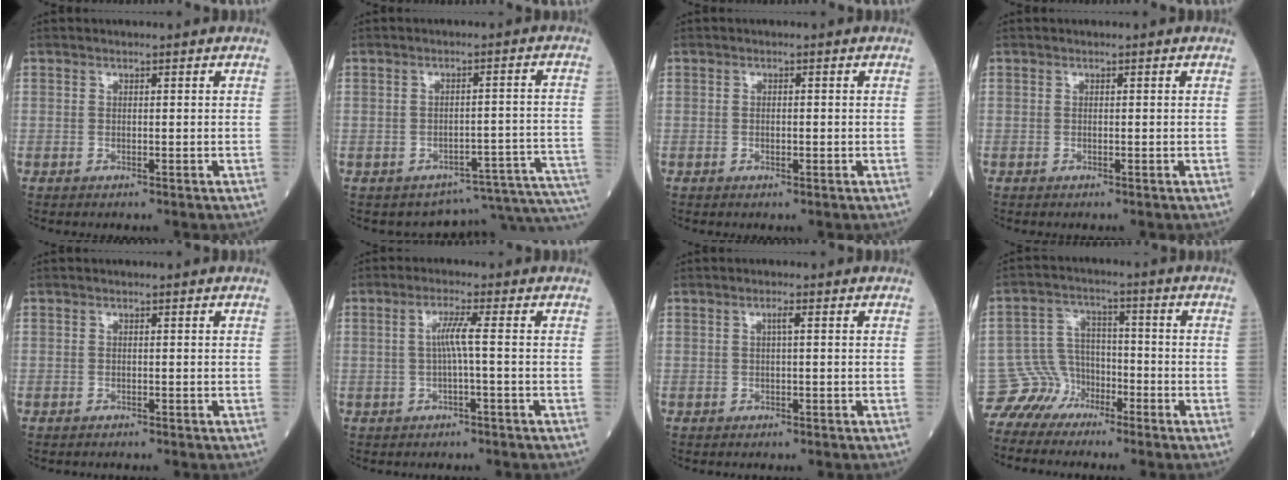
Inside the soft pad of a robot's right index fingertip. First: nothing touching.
{"total": 13.8, "force": [-12.6, 1.9, 5.2], "torque": [-0.025, 0.052, -0.144]}
{"total": 1.4, "force": [-0.3, 0.7, 1.1], "torque": [-0.031, -0.001, -0.003]}
{"total": 0.0}
{"total": 1.0, "force": [-0.8, 0.6, 0.4], "torque": [-0.018, -0.001, -0.010]}
{"total": 4.7, "force": [-0.4, -0.1, 4.7], "torque": [-0.095, 0.011, -0.002]}
{"total": 1.3, "force": [0.2, 0.3, 1.2], "torque": [-0.028, 0.002, 0.003]}
{"total": 7.0, "force": [-5.5, 4.2, -0.1], "torque": [-0.012, 0.014, -0.108]}